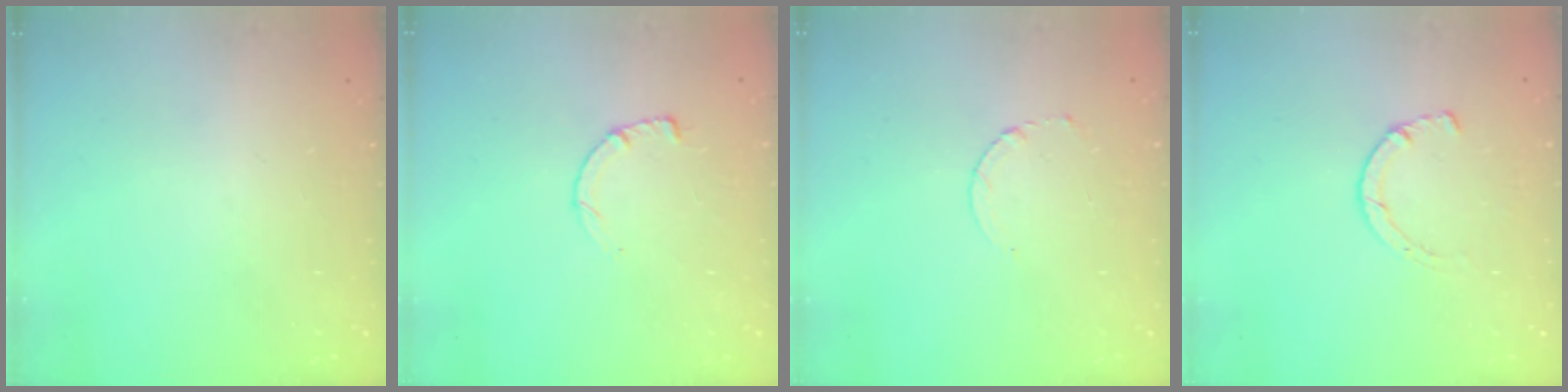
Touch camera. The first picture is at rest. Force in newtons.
{"total": 3.4, "press": 3.4, "slide": 0.4}
{"total": 2.5, "press": 2.5, "slide": 0.3}
{"total": 1.5, "press": 1.5, "slide": 0.3}